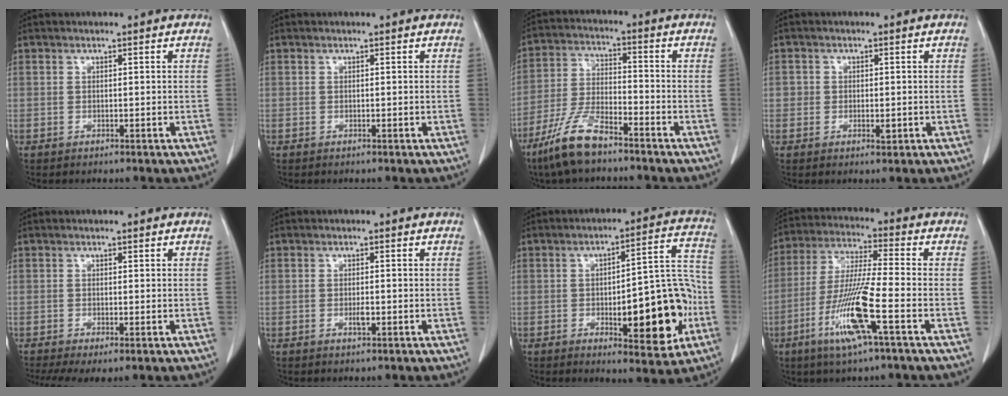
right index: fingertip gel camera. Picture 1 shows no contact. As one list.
[{"total": 0.0}, {"total": 9.6, "force": [-7.1, 2.4, 6.0], "torque": [-0.133, -0.014, -0.141]}, {"total": 2.3, "force": [-0.2, 1.9, 1.2], "torque": [-0.011, 0.003, -0.001]}, {"total": 4.8, "force": [-2.7, 1.6, 3.5], "torque": [-0.066, -0.016, -0.047]}, {"total": 1.3, "force": [-0.4, 0.4, 1.1], "torque": [-0.024, 0.000, -0.004]}, {"total": 16.2, "force": [-4.3, 4.5, 14.9], "torque": [-0.193, 0.025, -0.050]}, {"total": 12.7, "force": [-5.1, -0.2, 11.6], "torque": [-0.238, -0.018, -0.099]}]